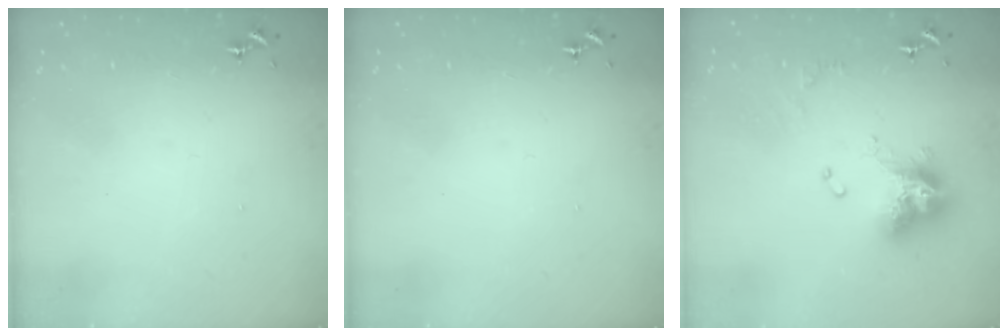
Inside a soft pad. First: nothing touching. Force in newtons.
{"total": 0.0}
{"total": 13.2, "press": 13.1, "slide": 1.2}